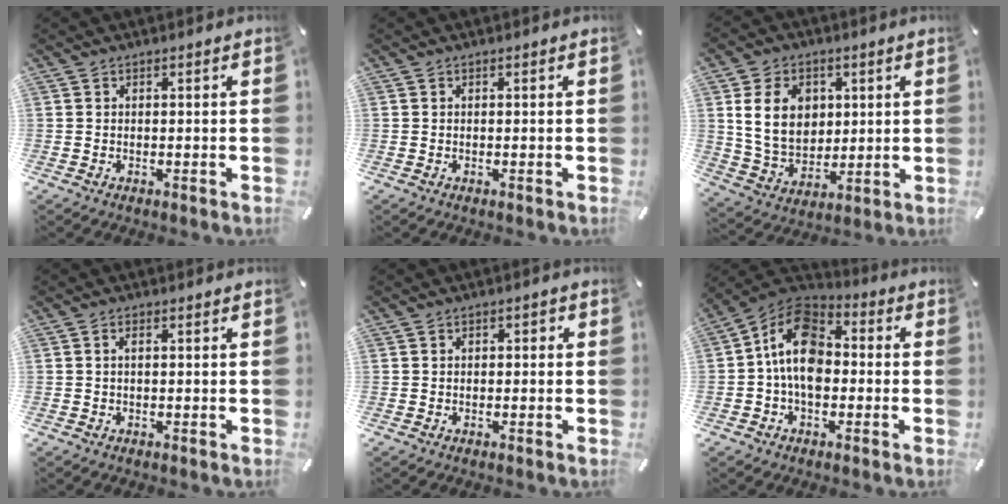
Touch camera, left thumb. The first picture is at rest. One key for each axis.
{"total": 0.0}
{"total": 12.1, "fx": 3.0, "fy": 9.7, "fz": 6.5, "tx": -0.126, "ty": 0.000, "tz": 0.054}
{"total": 1.3, "fx": 0.2, "fy": 0.6, "fz": 1.1, "tx": -0.022, "ty": 0.004, "tz": 0.002}
{"total": 1.1, "fx": -0.2, "fy": 0.9, "fz": 0.5, "tx": -0.010, "ty": 0.008, "tz": -0.009}
{"total": 13.0, "fx": -1.1, "fy": 9.1, "fz": 9.2, "tx": -0.174, "ty": 0.012, "tz": -0.023}